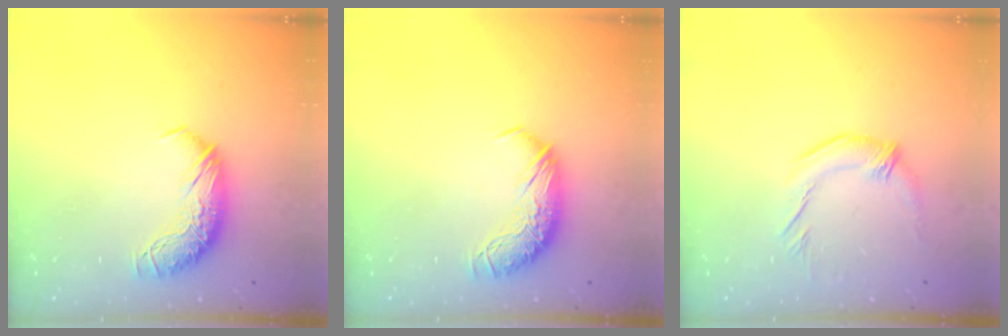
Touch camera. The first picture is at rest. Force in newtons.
{"total": 0.0}
{"total": 1.1, "press": 0.9, "slide": 0.7}